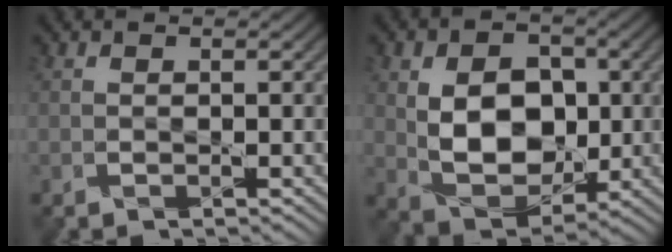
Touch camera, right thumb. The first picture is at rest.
{"total": 9.4, "force": [0.4, 6.7, 6.6], "torque": [-0.130, -0.006, 0.003]}